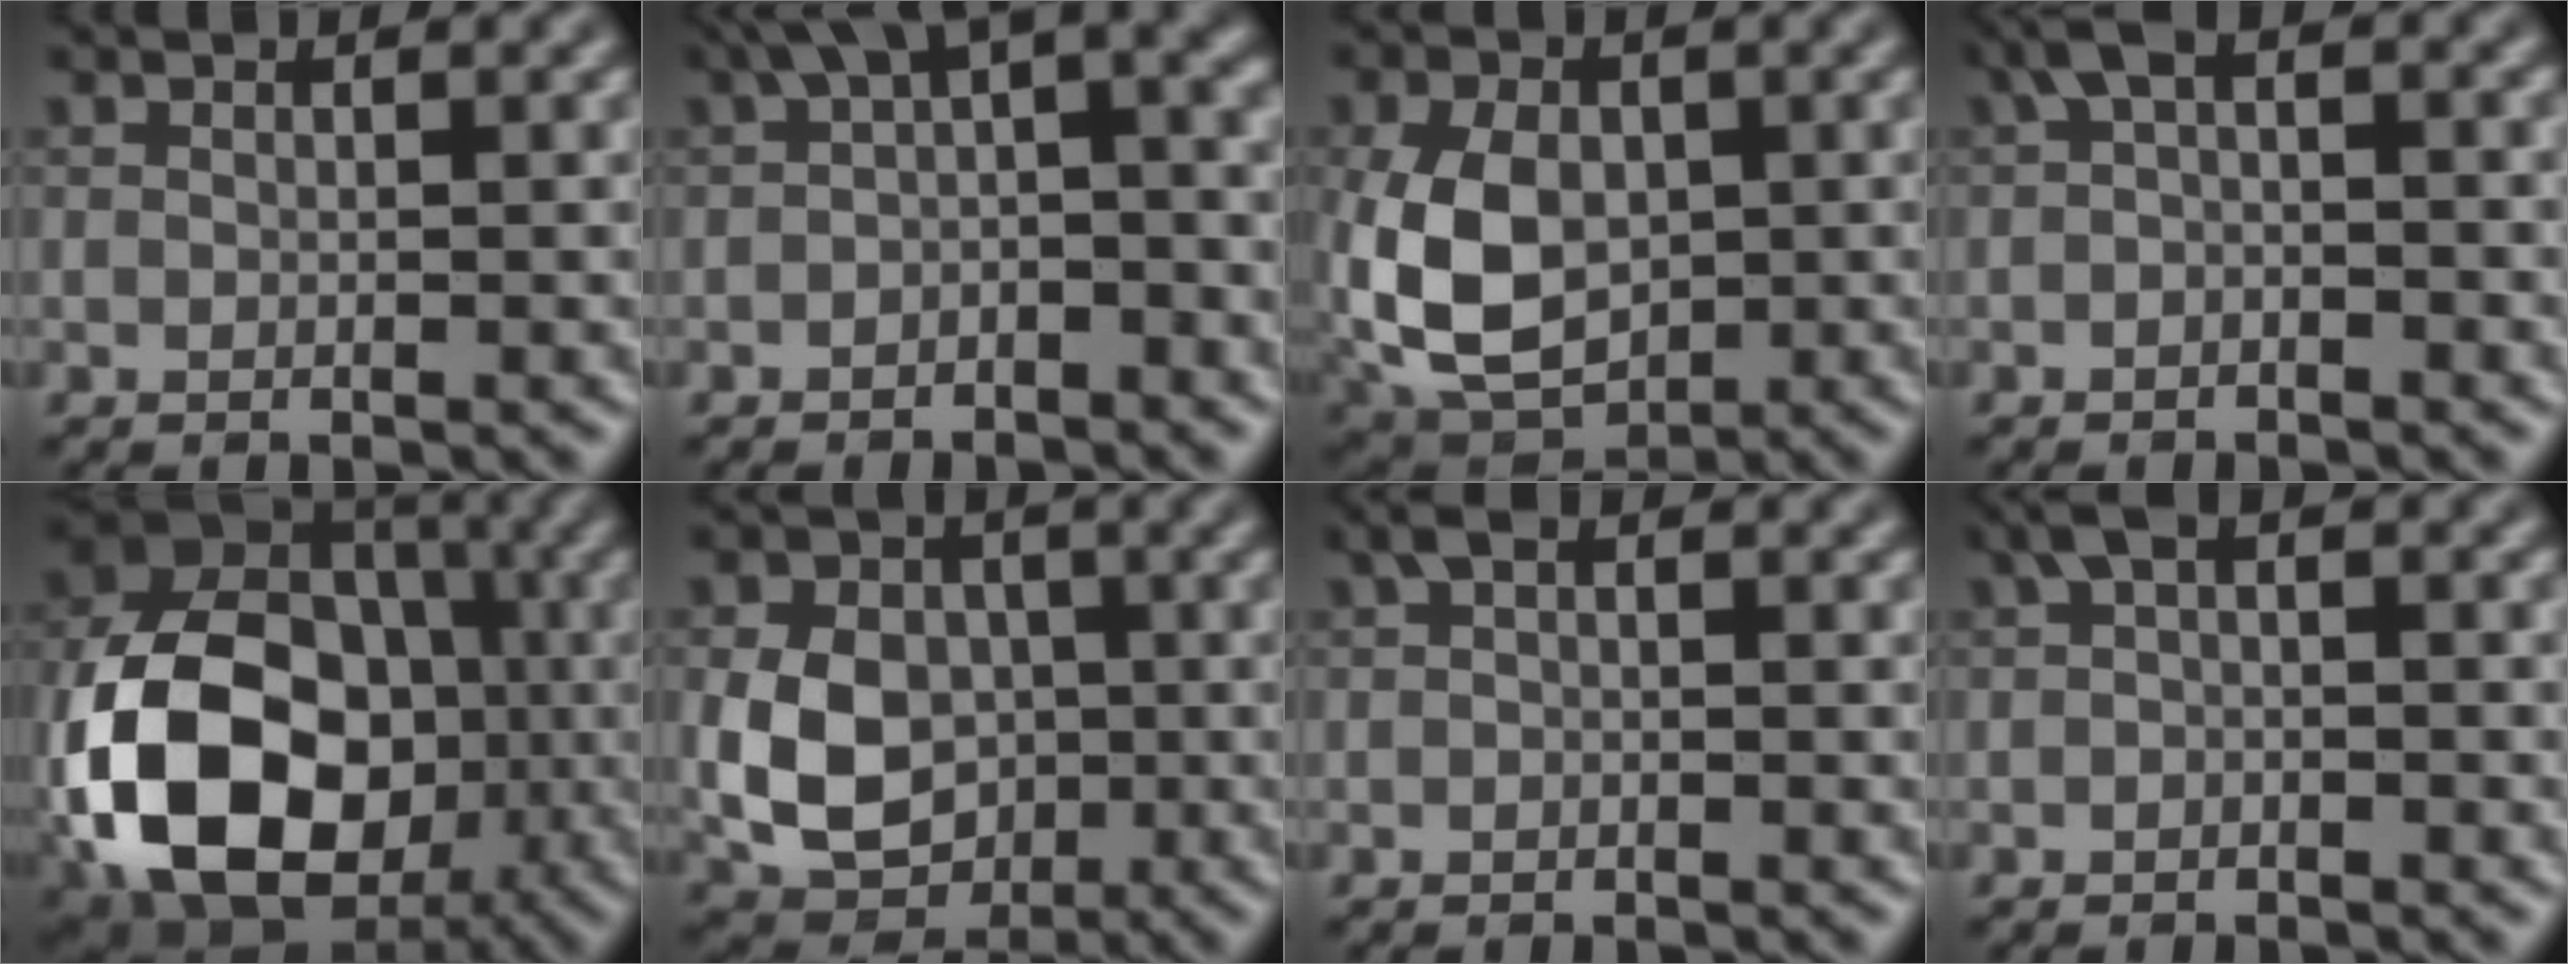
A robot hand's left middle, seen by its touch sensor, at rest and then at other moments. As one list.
[{"total": 6.2, "force": [0.9, 2.8, 5.4], "torque": [-0.066, 0.019, 0.000]}, {"total": 8.7, "force": [-0.3, 6.0, 6.3], "torque": [-0.149, -0.006, -0.008]}, {"total": 2.2, "force": [-0.2, 1.0, 2.0], "torque": [-0.035, 0.011, -0.009]}, {"total": 16.1, "force": [-3.8, 11.6, 10.6], "torque": [-0.211, -0.022, -0.073]}, {"total": 7.0, "force": [-0.5, 5.5, 4.3], "torque": [-0.085, -0.005, -0.014]}, {"total": 1.1, "force": [0.0, 0.6, 1.0], "torque": [-0.019, 0.006, -0.002]}, {"total": 1.8, "force": [0.0, 0.8, 1.6], "torque": [-0.030, 0.009, -0.005]}]